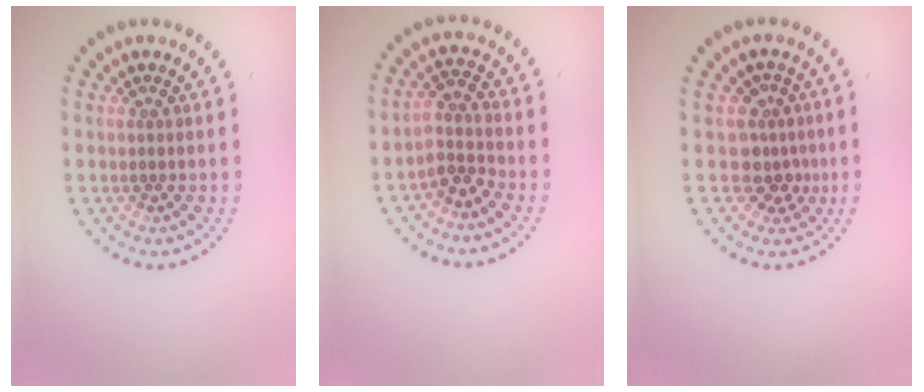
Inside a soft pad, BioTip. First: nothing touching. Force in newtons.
{"total": 2.5, "press": 1.9, "slide": 1.5}
{"total": 2.7, "press": 2.0, "slide": 1.8}